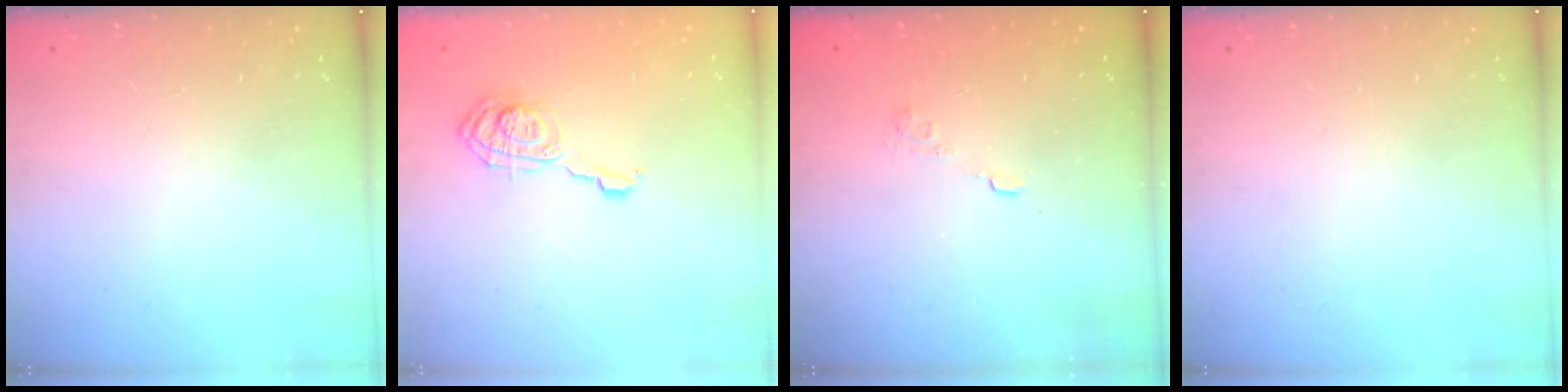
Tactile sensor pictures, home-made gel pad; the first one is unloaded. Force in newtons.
{"total": 8.6, "press": 8.6, "slide": 0.1}
{"total": 2.1, "press": 1.6, "slide": 1.4}
{"total": 0.0}